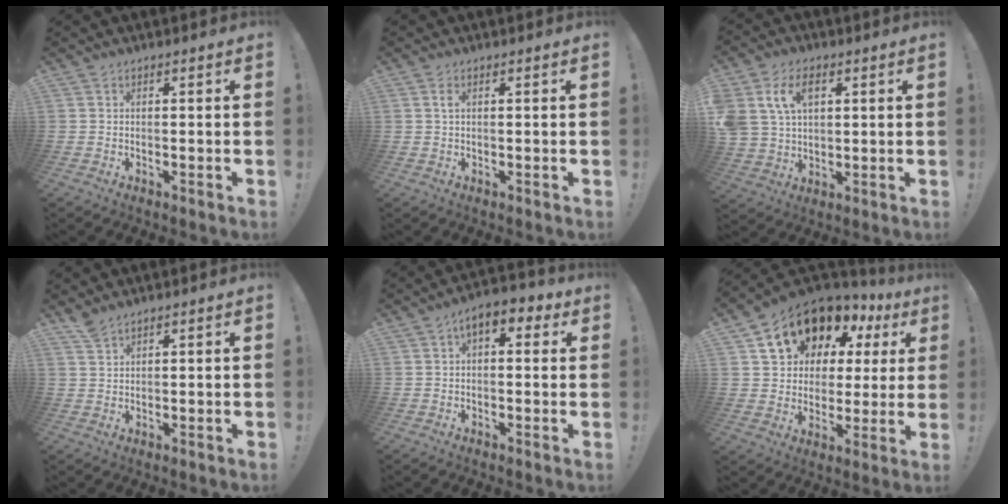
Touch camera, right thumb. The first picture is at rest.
{"total": 1.5, "force": [0.4, 0.6, 1.4], "torque": [-0.024, 0.002, 0.005]}
{"total": 11.4, "force": [4.7, 8.2, 6.4], "torque": [-0.136, -0.004, 0.093]}
{"total": 3.4, "force": [3.1, 1.0, 1.2], "torque": [-0.023, -0.016, 0.057]}
{"total": 6.0, "force": [2.2, 3.0, 4.7], "torque": [-0.070, -0.005, 0.036]}
{"total": 14.4, "force": [9.2, 9.3, 6.0], "torque": [-0.100, -0.062, 0.179]}